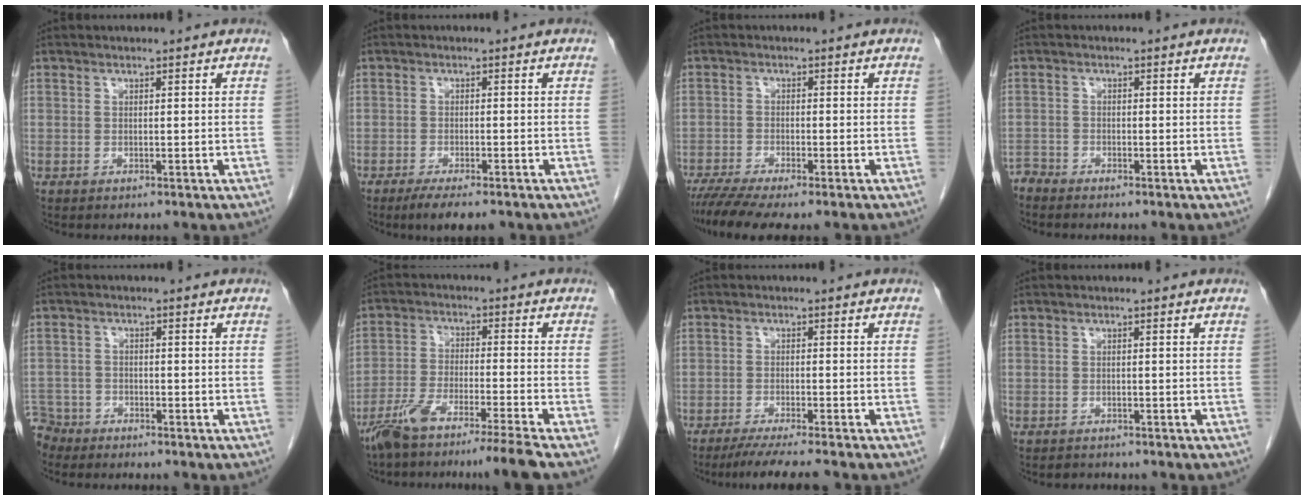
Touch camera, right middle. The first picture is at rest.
{"total": 5.1, "force": [-3.8, 1.1, 3.2], "torque": [-0.049, -0.010, -0.057]}
{"total": 6.3, "force": [-5.1, 0.4, 3.8], "torque": [-0.062, -0.012, -0.085]}
{"total": 1.6, "force": [-1.6, 0.0, -0.3], "torque": [0.013, -0.007, -0.031]}
{"total": 4.6, "force": [-4.2, 1.8, -0.7], "torque": [0.017, -0.006, -0.084]}
{"total": 10.9, "force": [-8.8, -1.7, 6.1], "torque": [-0.098, -0.023, -0.150]}
{"total": 7.2, "force": [-6.1, -0.5, 3.7], "torque": [-0.048, -0.020, -0.097]}
{"total": 1.1, "force": [-1.0, 0.4, 0.0], "torque": [-0.009, -0.002, -0.017]}